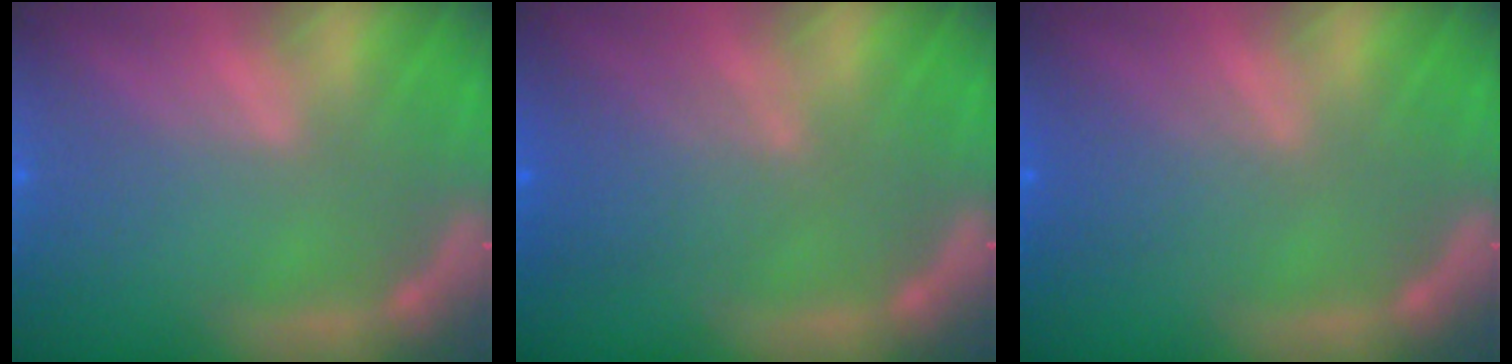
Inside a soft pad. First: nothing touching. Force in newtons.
{"total": 4.1}
{"total": 2.5}